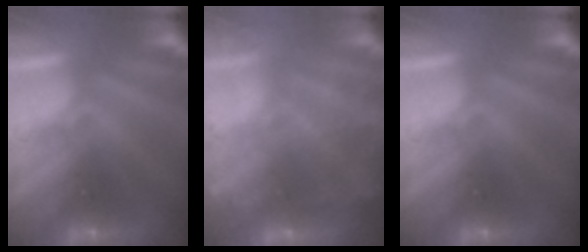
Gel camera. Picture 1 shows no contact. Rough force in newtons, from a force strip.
{"total": 9.6}
{"total": 0.0}